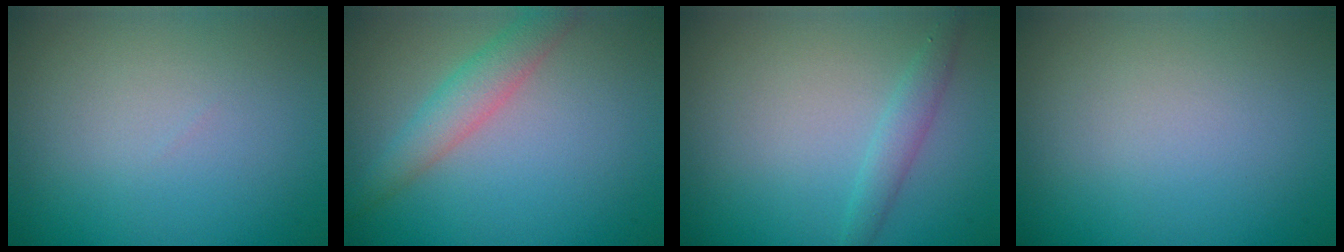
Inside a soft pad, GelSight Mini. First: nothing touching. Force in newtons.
{"total": 3.0, "press": 3.0, "slide": 0.1}
{"total": 1.5, "press": 1.5, "slide": 0.0}
{"total": 0.0}